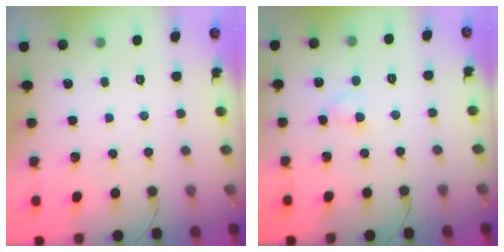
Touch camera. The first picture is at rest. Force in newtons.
{"total": 2.4, "press": 2.1, "slide": 1.1}